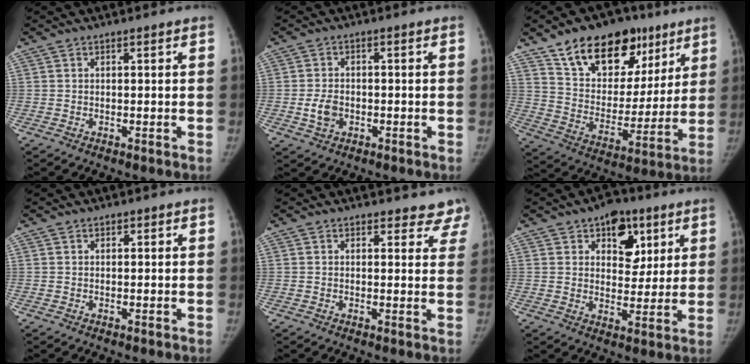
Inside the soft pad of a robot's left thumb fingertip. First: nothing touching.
{"total": 4.2, "force": [-1.0, 3.1, 2.6], "torque": [-0.043, 0.005, -0.018]}
{"total": 22.4, "force": [13.3, 13.5, 12.0], "torque": [-0.137, -0.033, 0.222]}
{"total": 0.6, "force": [0.4, 0.5, 0.1], "torque": [0.007, -0.001, 0.003]}
{"total": 6.2, "force": [5.6, 2.8, -0.2], "torque": [0.059, -0.023, 0.031]}
{"total": 10.5, "force": [5.0, 7.2, 5.8], "torque": [-0.032, -0.018, 0.070]}